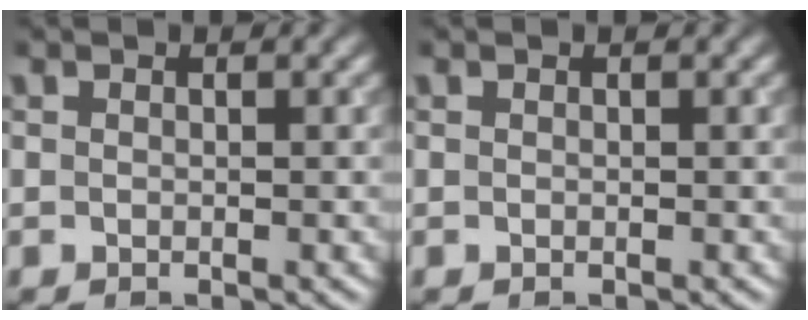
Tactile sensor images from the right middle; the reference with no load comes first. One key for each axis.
{"total": 0.0}